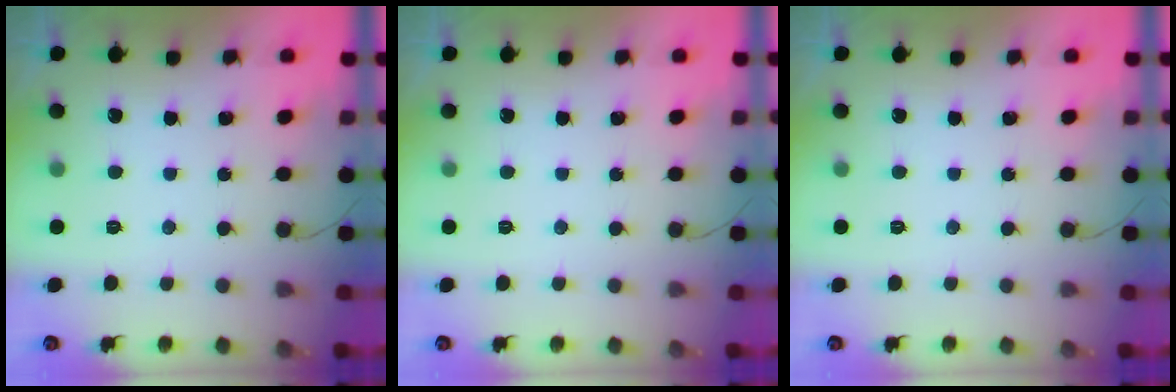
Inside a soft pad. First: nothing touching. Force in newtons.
{"total": 0.0}
{"total": 0.0}